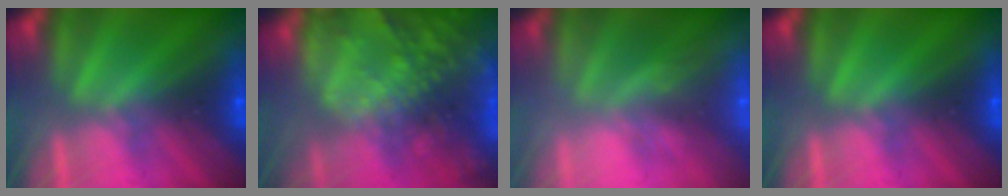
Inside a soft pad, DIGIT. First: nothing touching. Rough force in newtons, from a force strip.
{"total": 8.5}
{"total": 2.3}
{"total": 0.0}